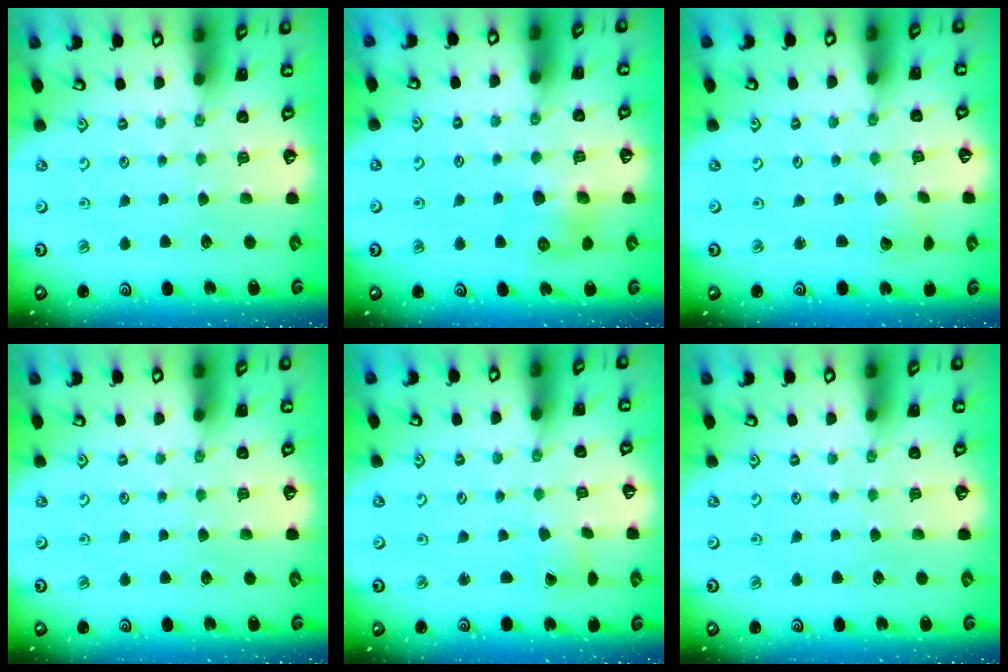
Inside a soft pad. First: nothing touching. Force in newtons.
{"total": 8.4, "press": 8.4, "slide": 0.5}
{"total": 2.9, "press": 2.9, "slide": 0.2}
{"total": 0.0}
{"total": 1.0, "press": 1.0, "slide": 0.0}
{"total": 0.0}